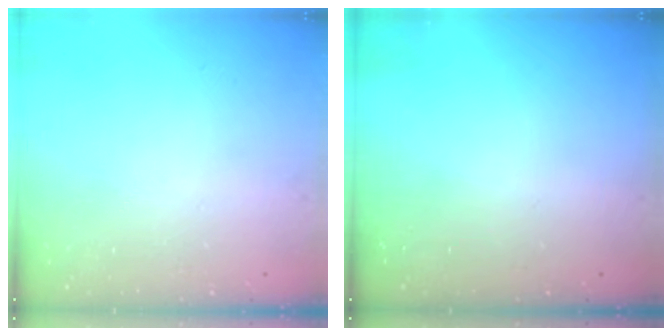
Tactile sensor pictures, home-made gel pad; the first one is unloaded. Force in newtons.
{"total": 0.0}